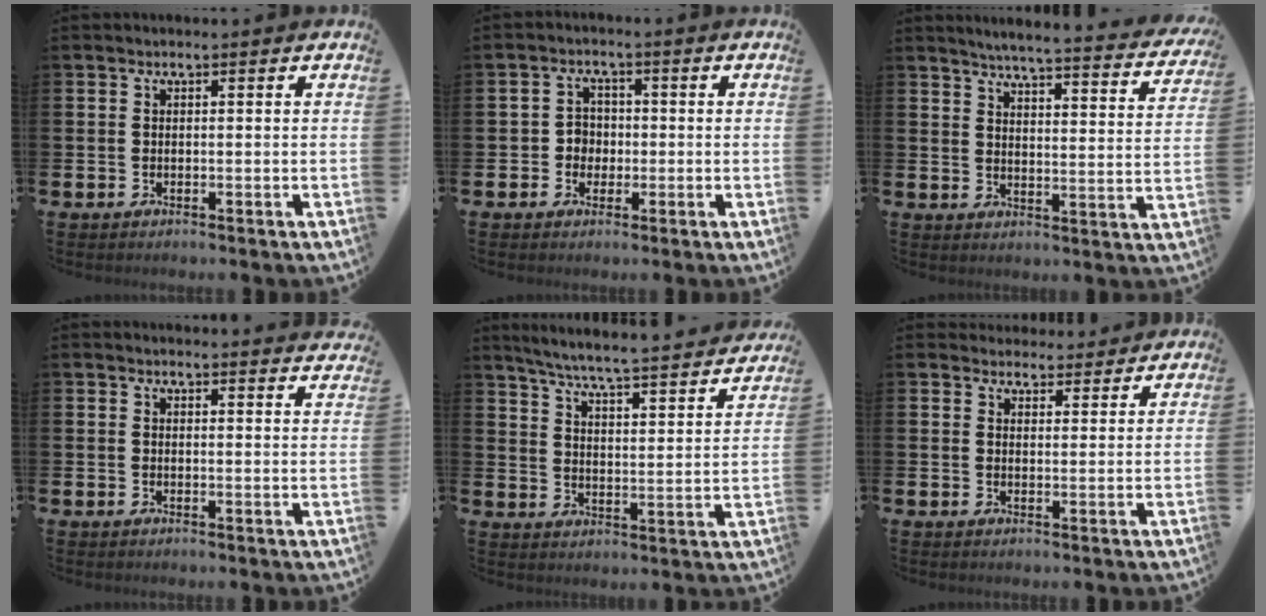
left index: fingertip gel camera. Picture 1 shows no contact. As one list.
[{"total": 2.7, "force": [-0.5, 2.5, 0.7], "torque": [-0.007, 0.002, -0.019]}, {"total": 4.7, "force": [4.5, 0.0, 1.3], "torque": [-0.041, -0.040, 0.073]}, {"total": 2.1, "force": [2.1, 0.0, -0.2], "torque": [0.010, -0.016, 0.036]}, {"total": 6.3, "force": [5.9, -0.1, 2.1], "torque": [-0.067, -0.047, 0.098]}, {"total": 3.2, "force": [3.0, 1.0, -0.3], "torque": [0.010, -0.014, 0.053]}]